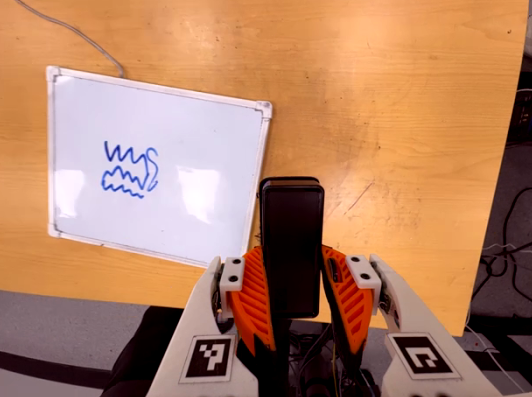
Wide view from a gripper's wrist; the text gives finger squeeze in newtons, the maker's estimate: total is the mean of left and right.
{"total": 5.0, "left": 3.6, "right": 6.4}